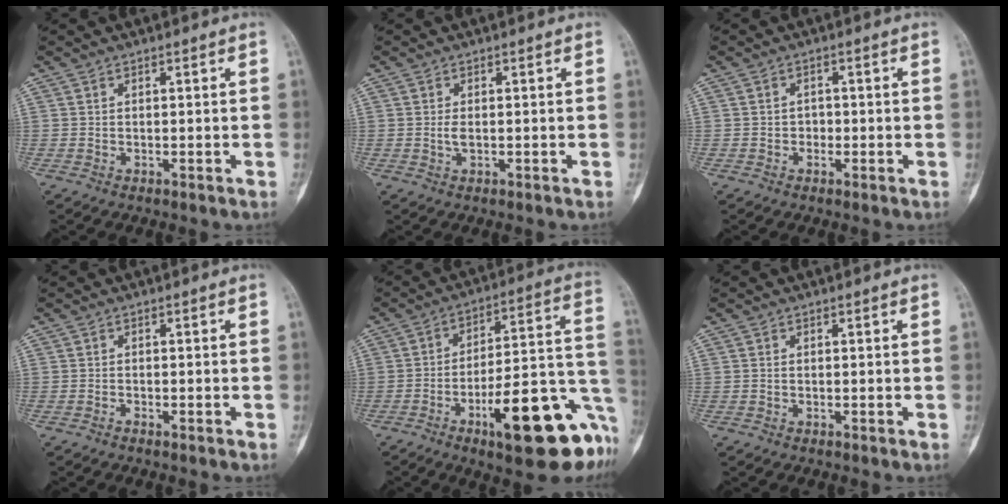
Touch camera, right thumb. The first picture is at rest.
{"total": 1.4, "force": [0.0, 0.7, 1.3], "torque": [-0.026, -0.002, 0.002]}
{"total": 1.7, "force": [-0.4, 1.5, 0.6], "torque": [0.001, 0.007, -0.009]}
{"total": 0.5, "force": [-0.4, 0.1, 0.2], "torque": [-0.008, 0.001, -0.009]}
{"total": 23.5, "force": [-10.0, 6.7, 20.2], "torque": [-0.213, 0.060, -0.137]}
{"total": 0.0}